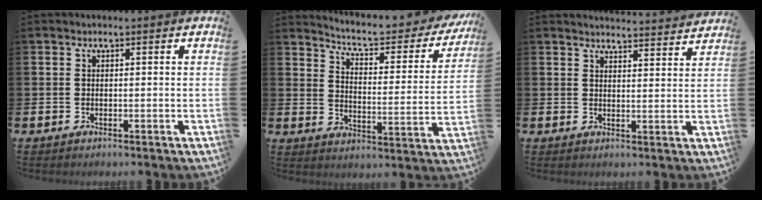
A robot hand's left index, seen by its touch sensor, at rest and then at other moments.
{"total": 5.7, "force": [5.0, 1.3, 2.3], "torque": [-0.064, -0.039, 0.077]}
{"total": 3.9, "force": [3.9, -0.2, 0.0], "torque": [0.003, -0.033, 0.067]}